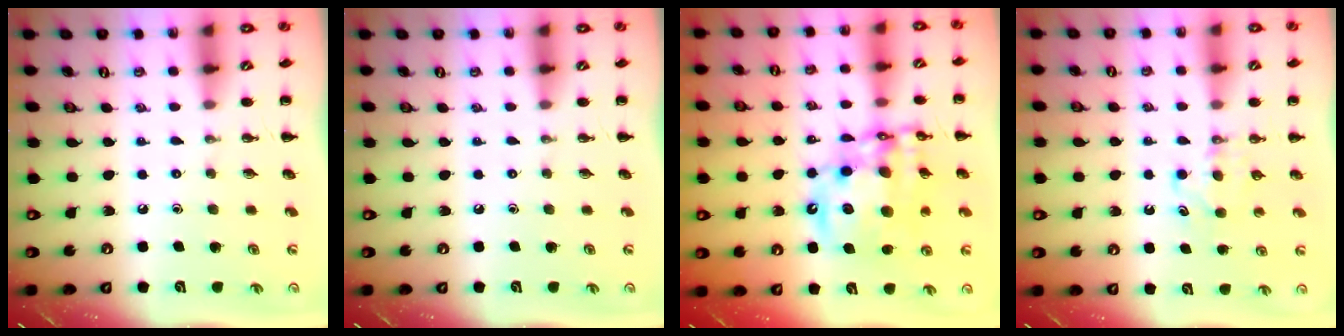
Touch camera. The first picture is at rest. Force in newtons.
{"total": 0.0}
{"total": 18.3, "press": 17.7, "slide": 4.8}
{"total": 4.7, "press": 4.4, "slide": 1.5}